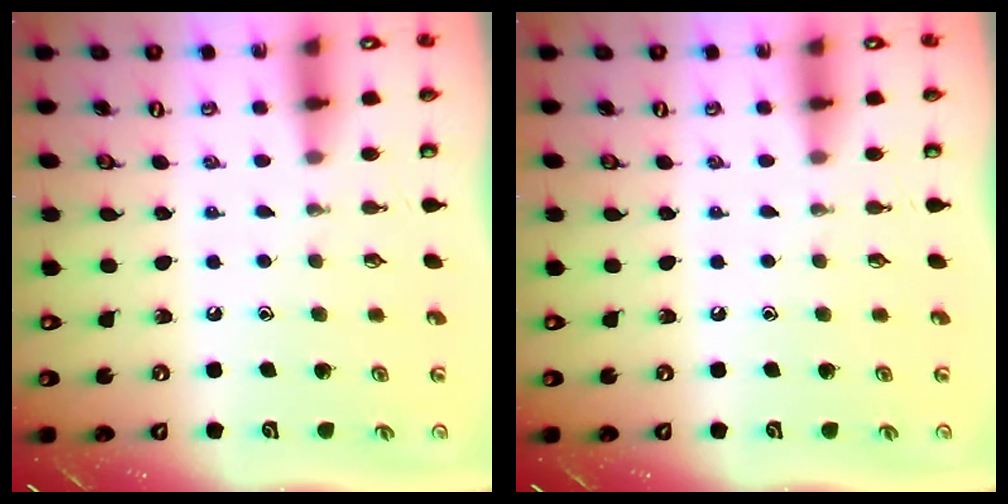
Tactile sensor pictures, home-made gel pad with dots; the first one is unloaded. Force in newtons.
{"total": 0.0}